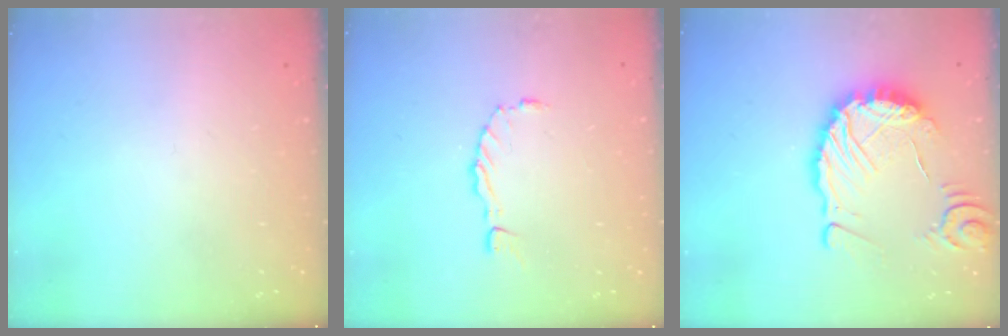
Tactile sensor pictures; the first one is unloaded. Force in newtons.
{"total": 0.6, "press": 0.6, "slide": 0.1}
{"total": 11.8, "press": 11.7, "slide": 1.3}